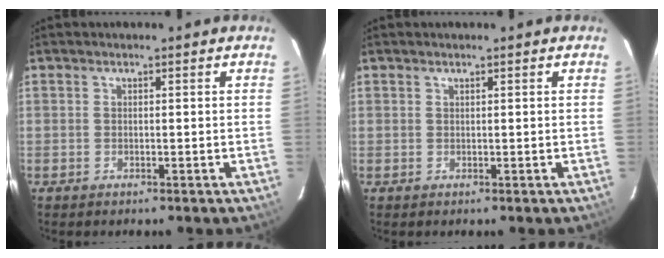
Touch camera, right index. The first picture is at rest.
{"total": 0.6, "force": [0.3, 0.5, 0.0], "torque": [0.003, 0.003, 0.004]}